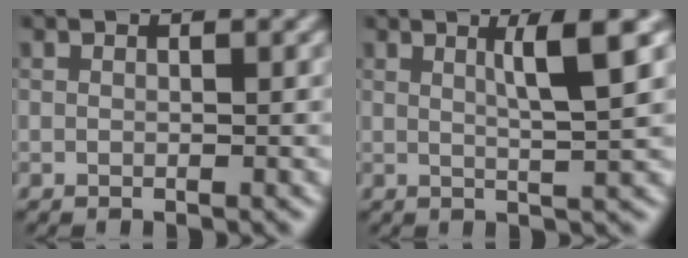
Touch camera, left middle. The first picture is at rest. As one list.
[{"total": 4.2, "force": [1.5, 0.4, 3.8], "torque": [-0.055, 0.004, 0.026]}]